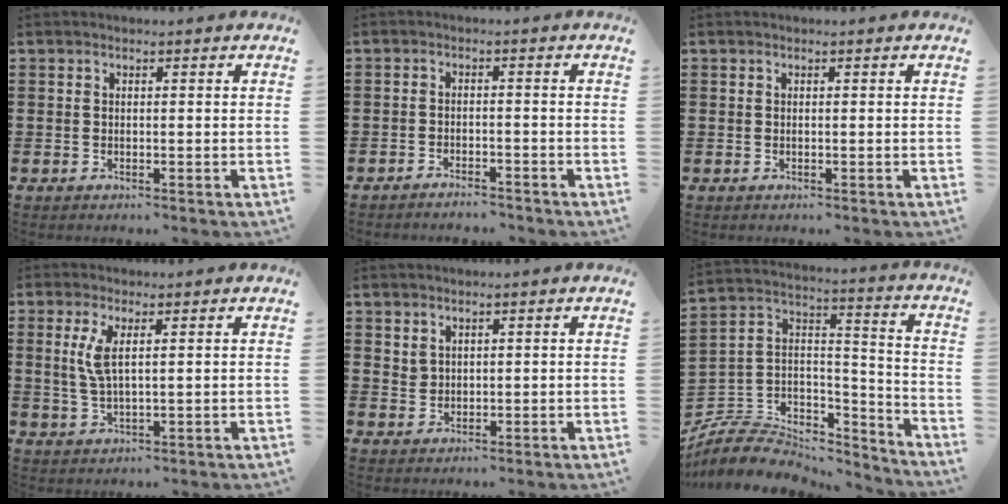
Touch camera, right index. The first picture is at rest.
{"total": 2.3, "force": [-2.3, 0.0, -0.1], "torque": [-0.005, 0.001, -0.049]}
{"total": 0.0}
{"total": 4.1, "force": [1.4, 1.4, 3.6], "torque": [-0.084, 0.003, 0.021]}
{"total": 2.1, "force": [1.7, 1.2, 0.2], "torque": [-0.008, 0.003, 0.033]}
{"total": 6.7, "force": [-5.3, 3.9, 1.5], "torque": [-0.047, -0.001, -0.105]}